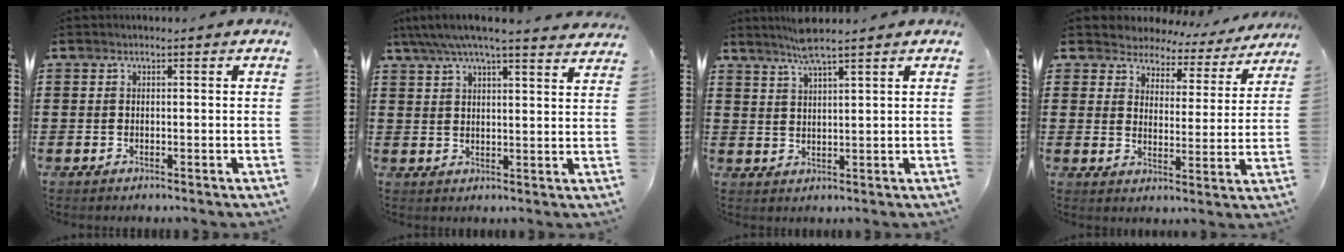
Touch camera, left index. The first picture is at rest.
{"total": 5.4, "force": [4.7, 0.0, 2.6], "torque": [-0.065, -0.018, 0.081]}
{"total": 4.9, "force": [4.0, -0.1, 2.8], "torque": [-0.065, -0.005, 0.072]}
{"total": 3.5, "force": [3.3, 1.1, -0.3], "torque": [-0.019, -0.024, 0.051]}